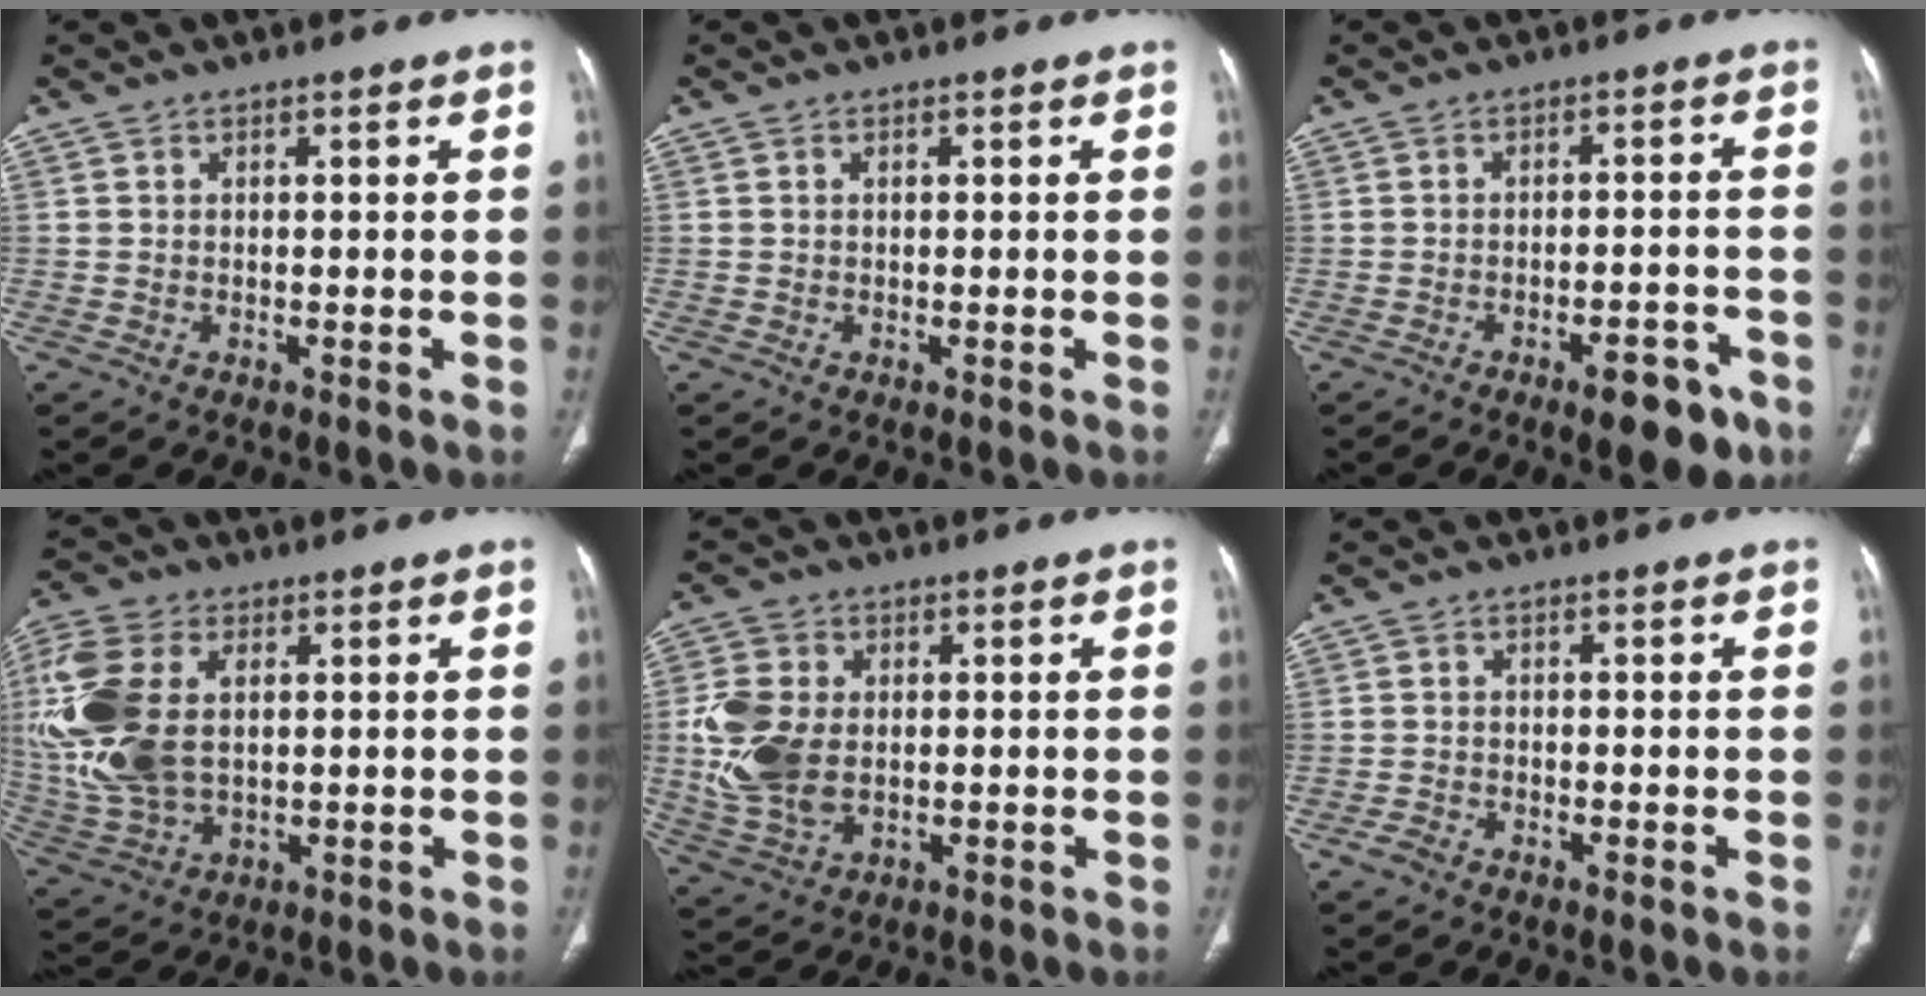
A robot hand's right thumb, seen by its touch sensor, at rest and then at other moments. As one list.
[{"total": 0.0}, {"total": 7.7, "force": [-4.6, 2.9, 5.4], "torque": [-0.054, 0.023, -0.059]}, {"total": 19.0, "force": [2.5, 11.6, 14.8], "torque": [-0.354, -0.003, 0.054]}, {"total": 11.6, "force": [0.2, 8.0, 8.5], "torque": [-0.180, -0.001, 0.014]}, {"total": 1.7, "force": [-1.3, 0.9, 0.7], "torque": [-0.016, 0.002, -0.026]}]